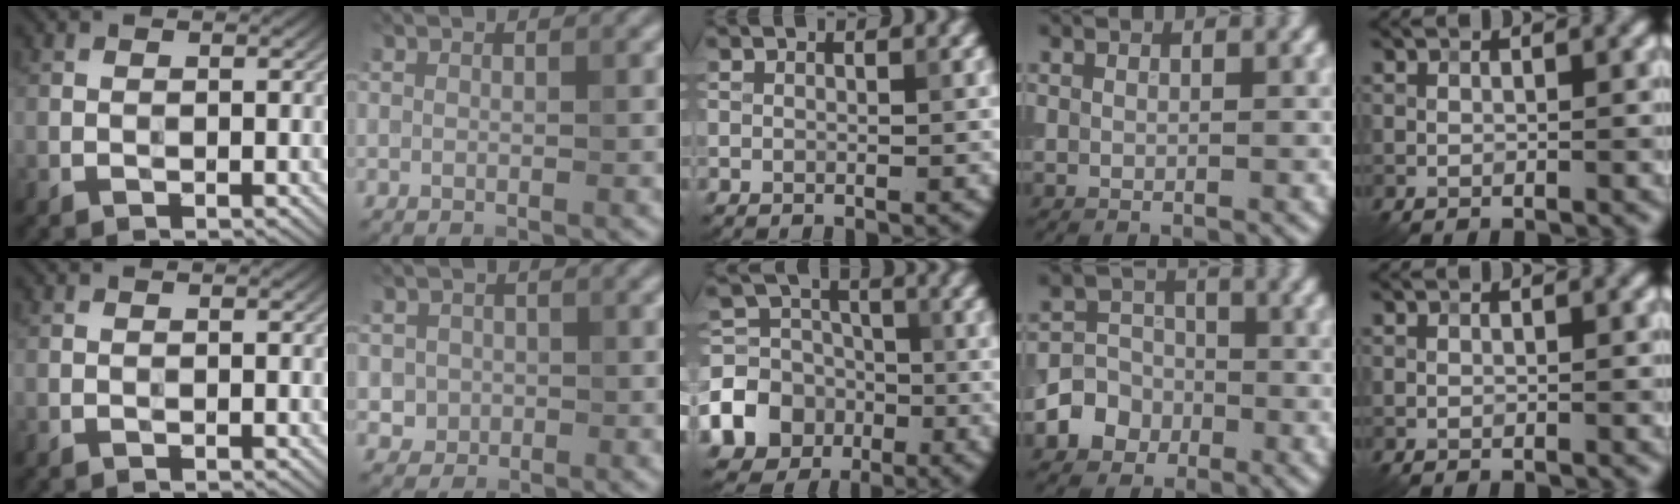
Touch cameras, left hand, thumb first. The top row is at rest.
{"index": {"total": 1.7, "force": [-0.2, 1.7, 0.3], "torque": [0.009, -0.005, -0.001]}, "middle": {"total": 8.4, "force": [-3.5, 7.1, 2.8], "torque": [-0.052, -0.016, -0.083]}, "ring": {"total": 4.1, "force": [-1.7, 3.6, 1.1], "torque": [0.006, 0.002, -0.051]}}